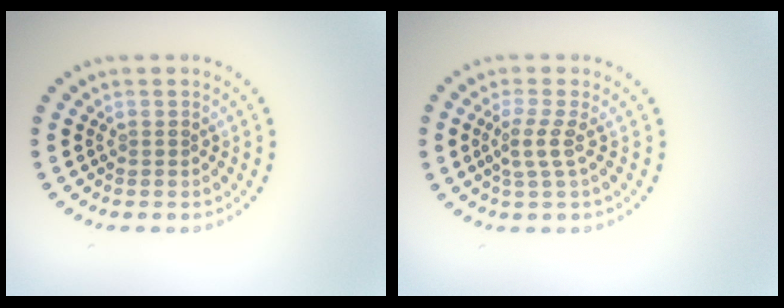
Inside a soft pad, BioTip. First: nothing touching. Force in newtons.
{"total": 2.1, "press": 1.5, "slide": 1.4}